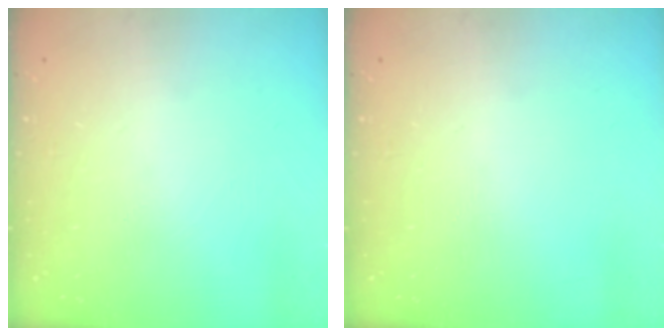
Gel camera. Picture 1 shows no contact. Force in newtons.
{"total": 0.0}